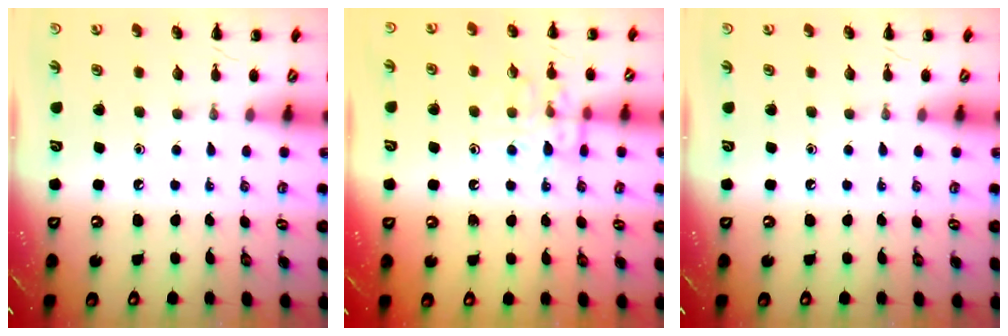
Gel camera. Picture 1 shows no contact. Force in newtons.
{"total": 11.0, "press": 10.9, "slide": 1.4}
{"total": 0.0}